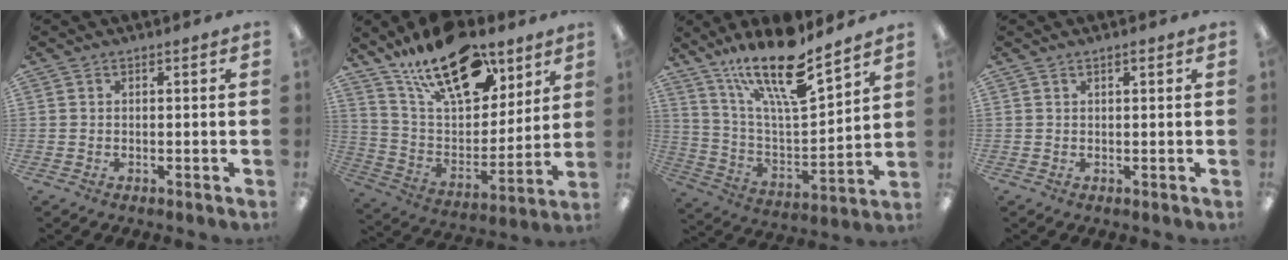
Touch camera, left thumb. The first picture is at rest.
{"total": 22.6, "force": [15.0, 10.9, 12.9], "torque": [-0.220, -0.080, 0.267]}
{"total": 19.9, "force": [14.7, 5.5, 12.3], "torque": [-0.220, -0.091, 0.249]}
{"total": 1.1, "force": [0.8, 0.3, 0.8], "torque": [-0.016, 0.002, 0.013]}